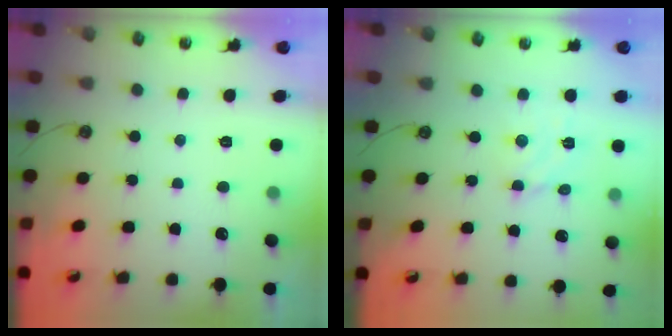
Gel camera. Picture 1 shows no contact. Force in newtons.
{"total": 4.4, "press": 4.4, "slide": 0.7}